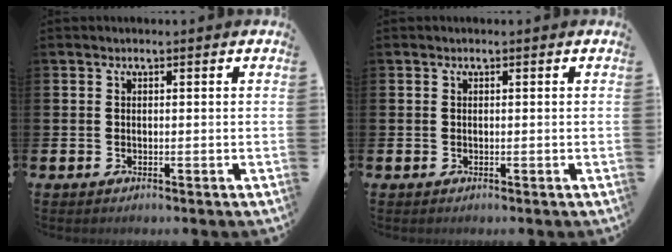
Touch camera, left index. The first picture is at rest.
{"total": 0.0}